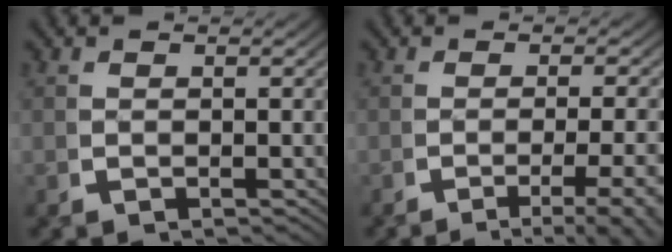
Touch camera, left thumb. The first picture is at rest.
{"total": 5.8, "force": [-3.8, 1.6, 4.2], "torque": [-0.065, -0.013, -0.051]}